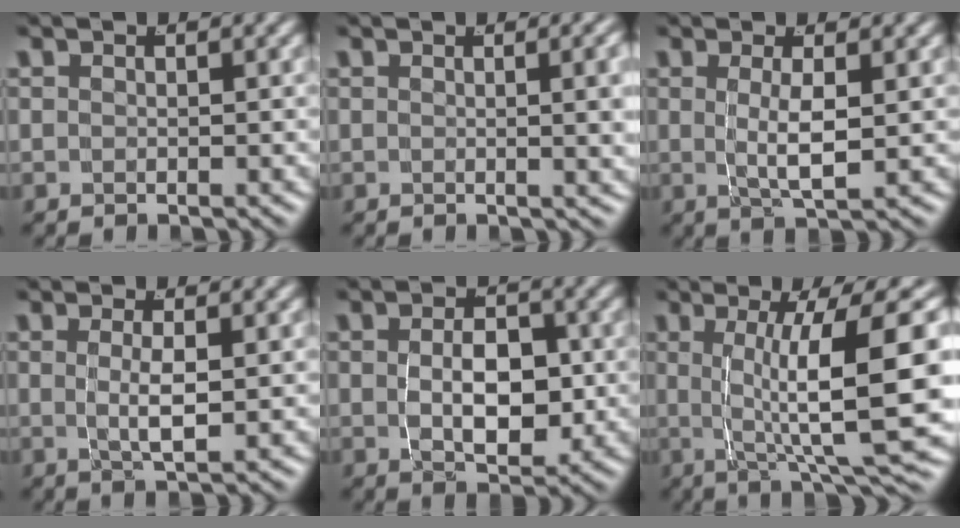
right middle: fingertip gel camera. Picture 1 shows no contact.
{"total": 3.6, "force": [0.8, 0.5, 3.5], "torque": [-0.021, 0.014, 0.003]}
{"total": 3.3, "force": [-0.1, 0.3, 3.3], "torque": [-0.064, -0.014, 0.008]}
{"total": 2.5, "force": [-0.1, 0.1, 2.5], "torque": [-0.052, -0.014, 0.008]}
{"total": 4.8, "force": [-0.2, 2.4, 4.2], "torque": [-0.069, -0.017, 0.005]}
{"total": 10.9, "force": [0.1, 2.2, 10.6], "torque": [-0.121, 0.003, 0.006]}